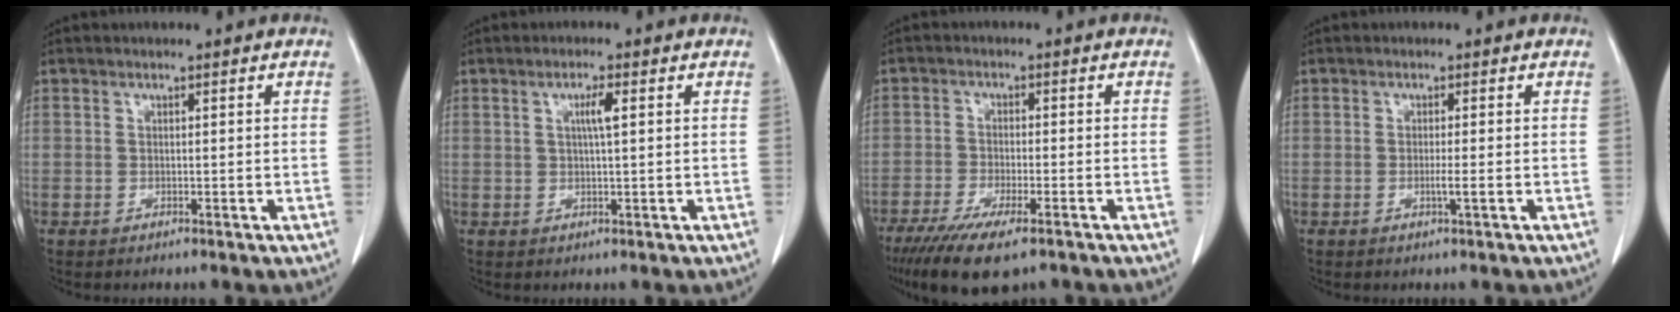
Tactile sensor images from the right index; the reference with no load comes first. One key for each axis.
{"total": 2.5, "fx": 0.7, "fy": -0.1, "fz": 2.4, "tx": -0.044, "ty": 0.000, "tz": 0.012}
{"total": 10.4, "fx": -7.4, "fy": 2.1, "fz": 7.1, "tx": -0.113, "ty": -0.022, "tz": -0.115}
{"total": 1.6, "fx": -0.4, "fy": -0.3, "fz": 1.5, "tx": -0.028, "ty": -0.004, "tz": -0.010}